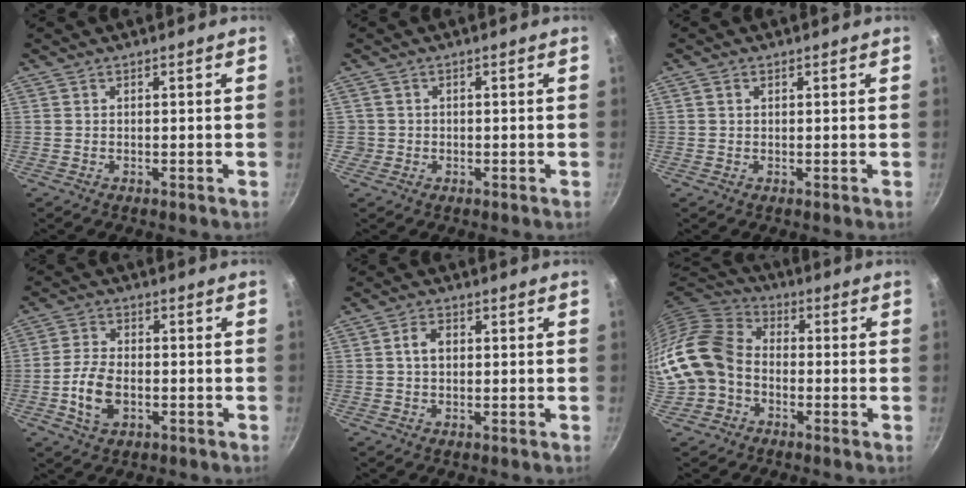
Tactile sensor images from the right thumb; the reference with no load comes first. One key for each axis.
{"total": 1.7, "fx": -0.3, "fy": 1.7, "fz": 0.1, "tx": 0.007, "ty": 0.011, "tz": -0.001}
{"total": 1.0, "fx": 0.4, "fy": 0.7, "fz": 0.6, "tx": -0.008, "ty": 0.001, "tz": 0.007}
{"total": 7.9, "fx": -2.1, "fy": 4.8, "fz": 5.9, "tx": -0.111, "ty": 0.015, "tz": -0.043}
{"total": 3.5, "fx": 0.4, "fy": 2.4, "fz": 2.4, "tx": -0.033, "ty": 0.008, "tz": 0.004}
{"total": 15.4, "fx": -3.9, "fy": 12.1, "fz": 8.7, "tx": -0.158, "ty": 0.051, "tz": -0.095}